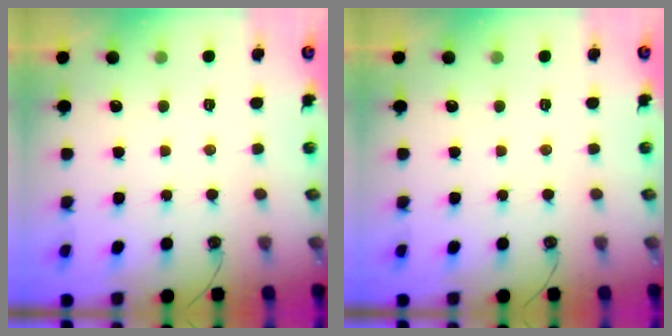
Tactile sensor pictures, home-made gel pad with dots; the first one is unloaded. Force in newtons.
{"total": 0.0}